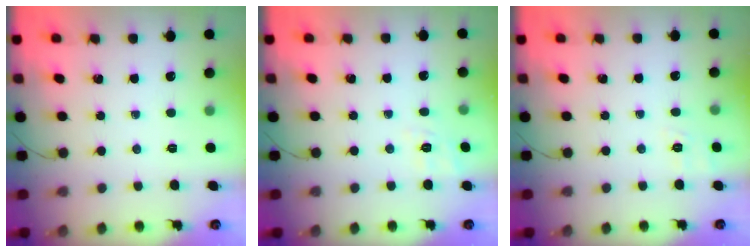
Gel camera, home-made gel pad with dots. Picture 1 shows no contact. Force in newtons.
{"total": 2.0, "press": 0.4, "slide": 2.0}
{"total": 2.0, "press": 0.8, "slide": 1.8}